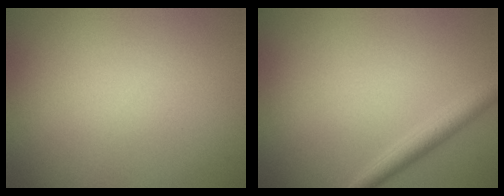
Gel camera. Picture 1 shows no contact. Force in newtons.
{"total": 2.4, "press": 2.4, "slide": 0.1}